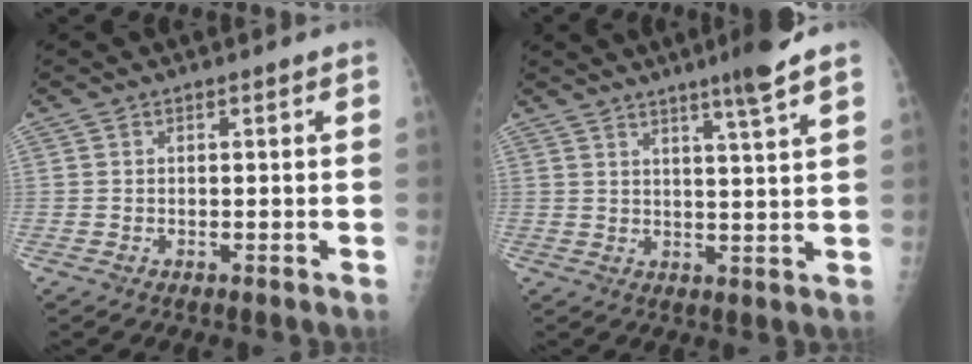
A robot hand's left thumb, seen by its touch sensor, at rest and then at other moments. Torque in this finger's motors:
{"motor_torque": [1.75, 0.83, 0.71, -0.46, 0.23]}